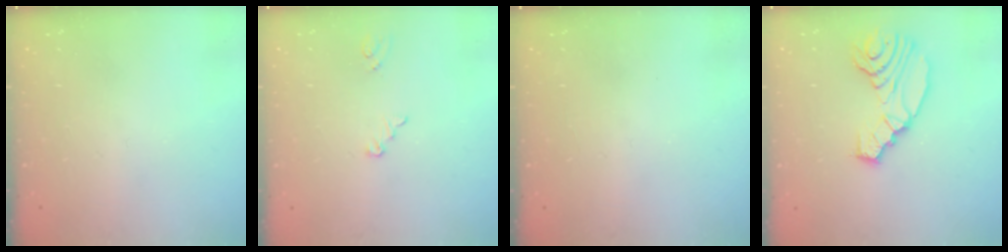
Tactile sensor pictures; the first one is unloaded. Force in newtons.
{"total": 2.6, "press": 2.5, "slide": 0.3}
{"total": 0.0}
{"total": 13.9, "press": 13.2, "slide": 4.4}